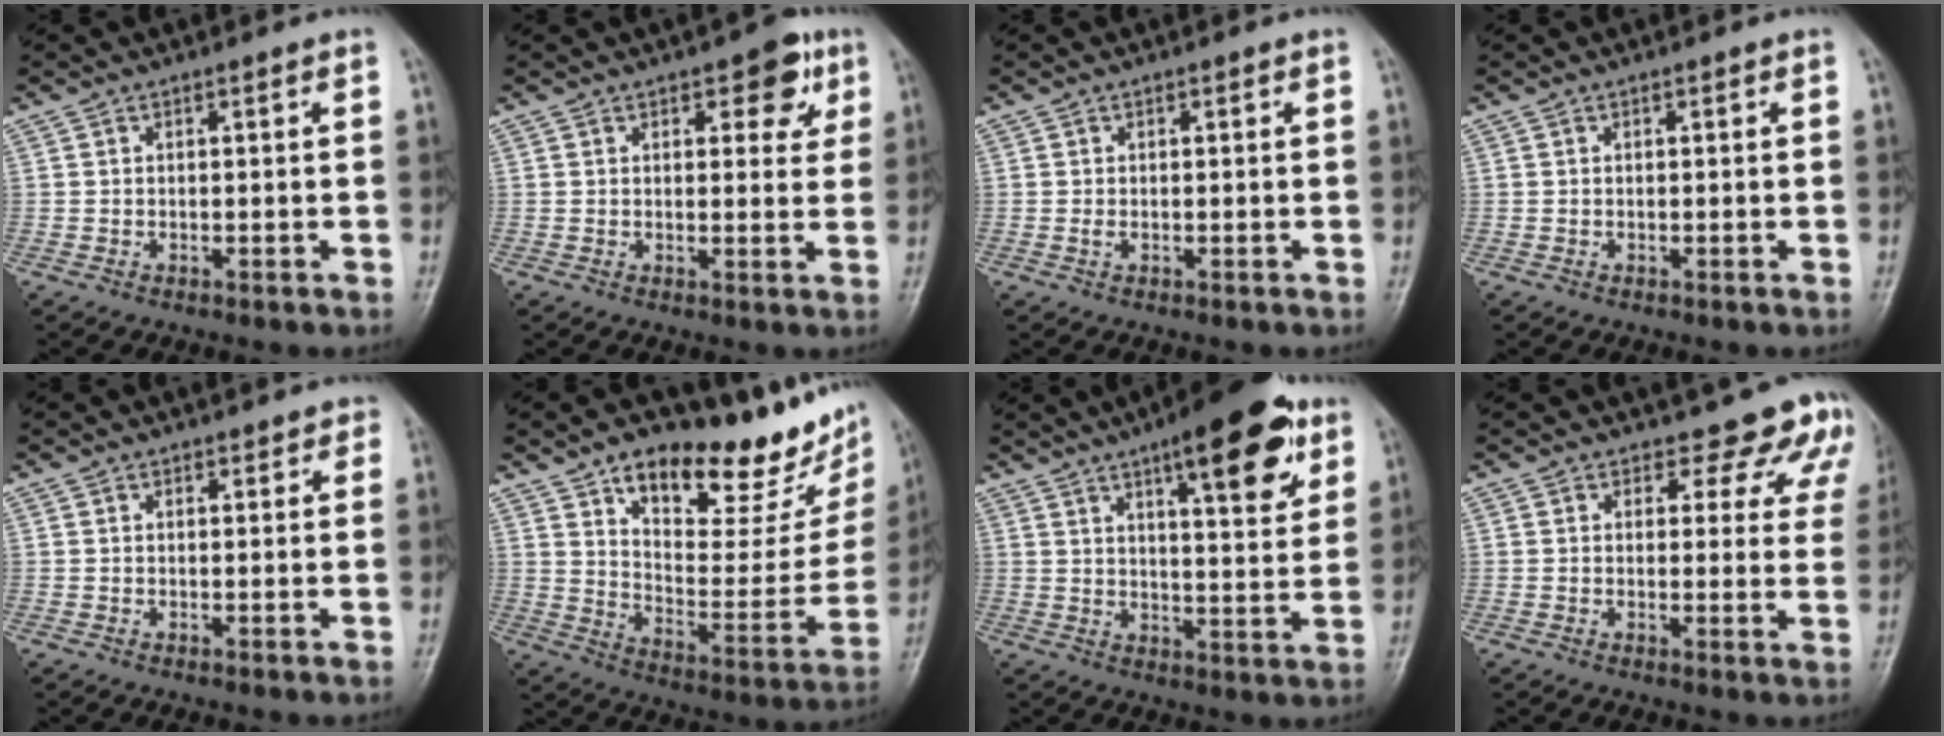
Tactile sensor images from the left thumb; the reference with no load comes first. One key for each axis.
{"total": 6.6, "fx": 3.2, "fy": 3.4, "fz": 4.6, "tx": -0.023, "ty": -0.009, "tz": 0.034}
{"total": 1.1, "fx": 0.1, "fy": 0.7, "fz": 0.8, "tx": -0.012, "ty": -0.001, "tz": -0.001}
{"total": 0.0}
{"total": 1.5, "fx": 1.0, "fy": 1.0, "fz": 0.5, "tx": 0.016, "ty": -0.003, "tz": 0.007}
{"total": 25.7, "fx": 17.1, "fy": 10.0, "fz": 16.4, "tx": -0.180, "ty": -0.080, "tz": 0.258}
{"total": 16.4, "fx": 8.6, "fy": 5.1, "fz": 13.0, "tx": -0.151, "ty": -0.029, "tz": 0.120}
{"total": 9.8, "fx": 8.4, "fy": 4.5, "fz": 2.1, "tx": 0.031, "ty": -0.048, "tz": 0.071}